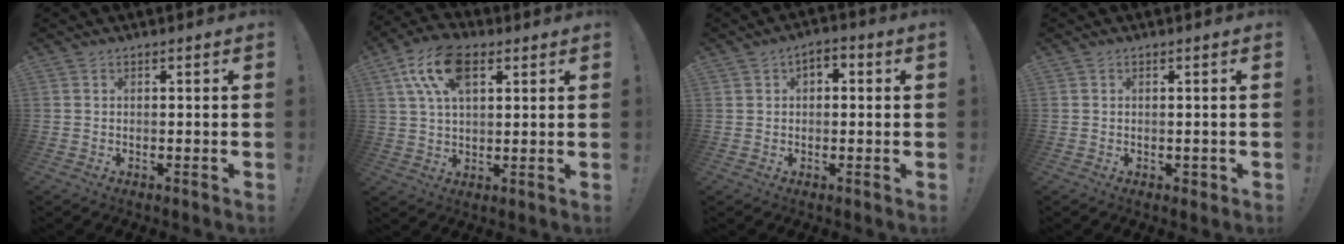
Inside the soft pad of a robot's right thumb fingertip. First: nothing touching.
{"total": 13.7, "force": [5.8, 7.5, 9.9], "torque": [-0.183, -0.008, 0.105]}
{"total": 2.5, "force": [-0.6, 1.9, 1.6], "torque": [-0.027, 0.013, -0.012]}
{"total": 1.4, "force": [-0.1, 1.2, 0.7], "torque": [-0.007, 0.002, -0.001]}